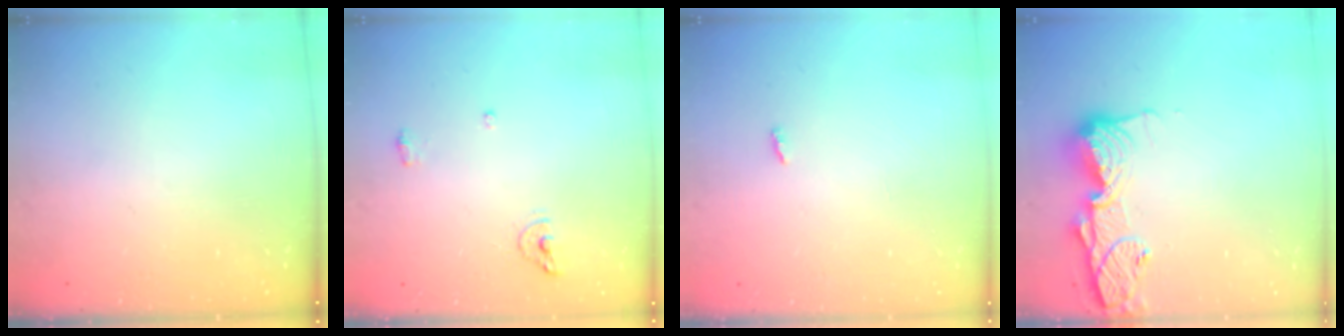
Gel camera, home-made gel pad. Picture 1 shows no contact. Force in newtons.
{"total": 6.1, "press": 5.9, "slide": 1.4}
{"total": 1.9, "press": 1.9, "slide": 0.2}
{"total": 14.3, "press": 14.2, "slide": 1.3}